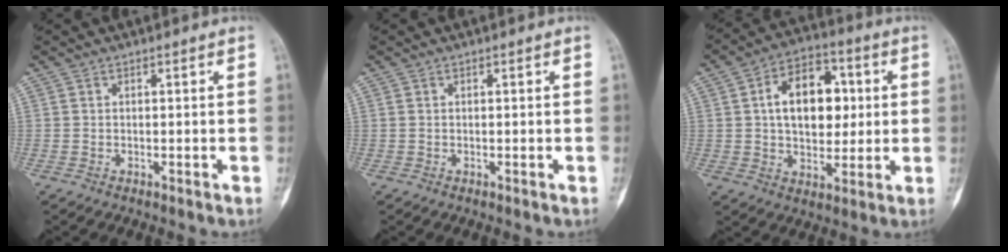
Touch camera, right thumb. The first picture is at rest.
{"total": 0.0}
{"total": 14.7, "force": [2.4, 9.5, 11.0], "torque": [-0.134, 0.010, 0.033]}